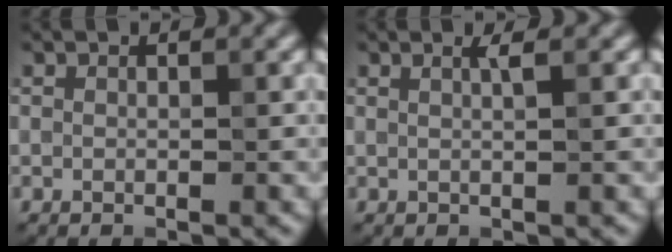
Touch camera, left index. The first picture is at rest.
{"total": 1.3, "force": [0.5, 0.4, 1.1], "torque": [-0.012, 0.000, 0.002]}